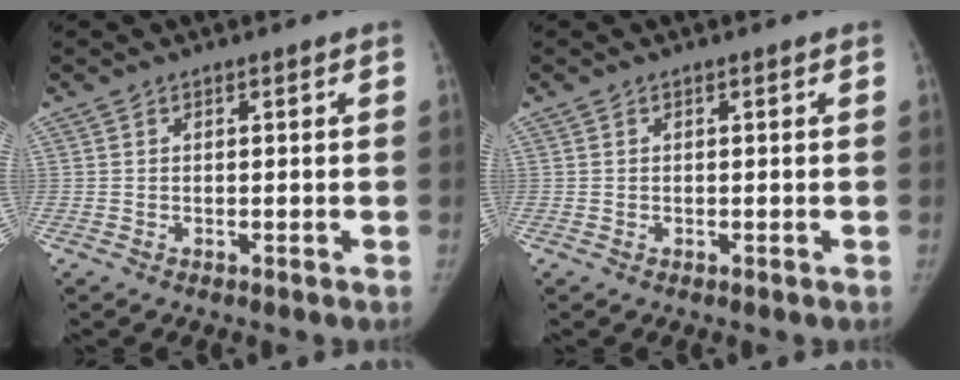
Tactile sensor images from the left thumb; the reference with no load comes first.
{"total": 0.0}